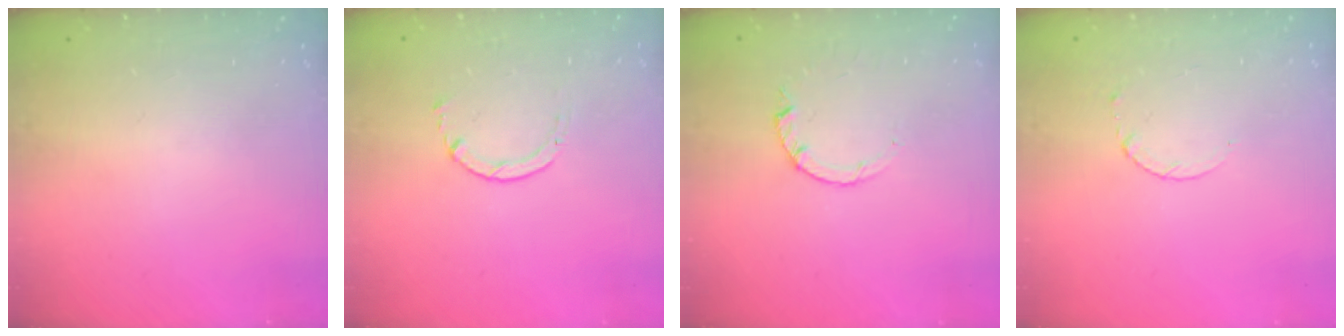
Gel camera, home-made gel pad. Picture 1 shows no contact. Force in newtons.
{"total": 1.7, "press": 1.6, "slide": 0.2}
{"total": 0.9, "press": 0.8, "slide": 0.2}
{"total": 2.6, "press": 2.6, "slide": 0.3}